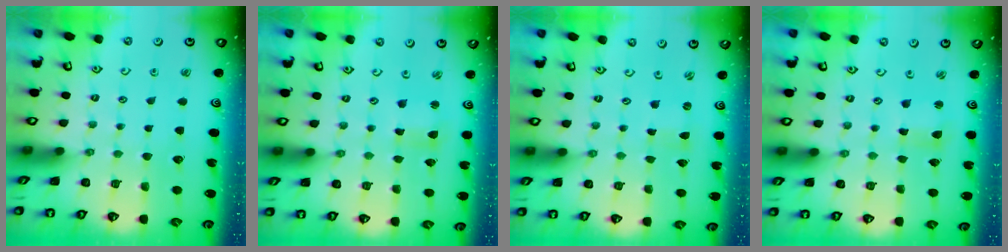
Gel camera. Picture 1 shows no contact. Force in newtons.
{"total": 2.7, "press": 2.7, "slide": 0.3}
{"total": 0.0}
{"total": 2.7, "press": 2.7, "slide": 0.3}